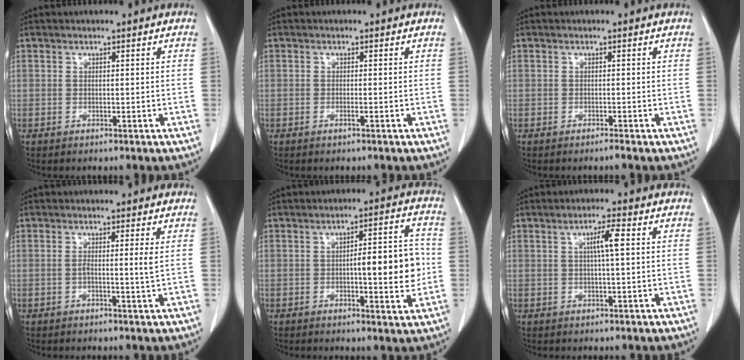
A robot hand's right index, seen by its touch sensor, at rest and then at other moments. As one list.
[{"total": 0.7, "force": [-0.3, -0.1, 0.6], "torque": [-0.012, -0.001, -0.005]}, {"total": 0.6, "force": [-0.5, -0.2, 0.3], "torque": [-0.005, 0.001, -0.008]}, {"total": 2.4, "force": [0.0, -0.6, 2.3], "torque": [-0.042, -0.003, -0.001]}, {"total": 9.6, "force": [-0.6, 2.1, 9.4], "torque": [-0.124, 0.017, -0.005]}, {"total": 3.6, "force": [0.7, 0.0, 3.5], "torque": [-0.062, 0.003, 0.012]}]